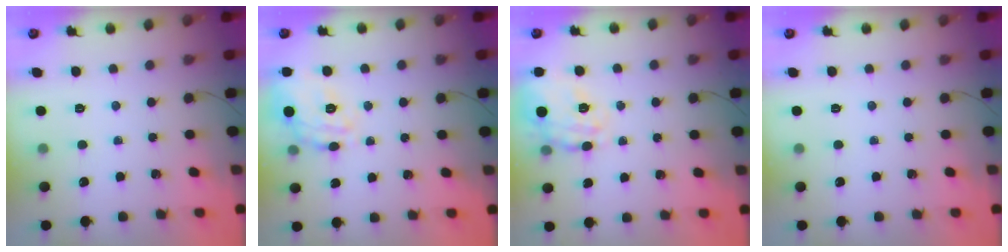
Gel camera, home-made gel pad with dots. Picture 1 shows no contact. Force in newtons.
{"total": 16.7, "press": 16.7, "slide": 0.5}
{"total": 17.2, "press": 17.2, "slide": 0.5}
{"total": 0.0}